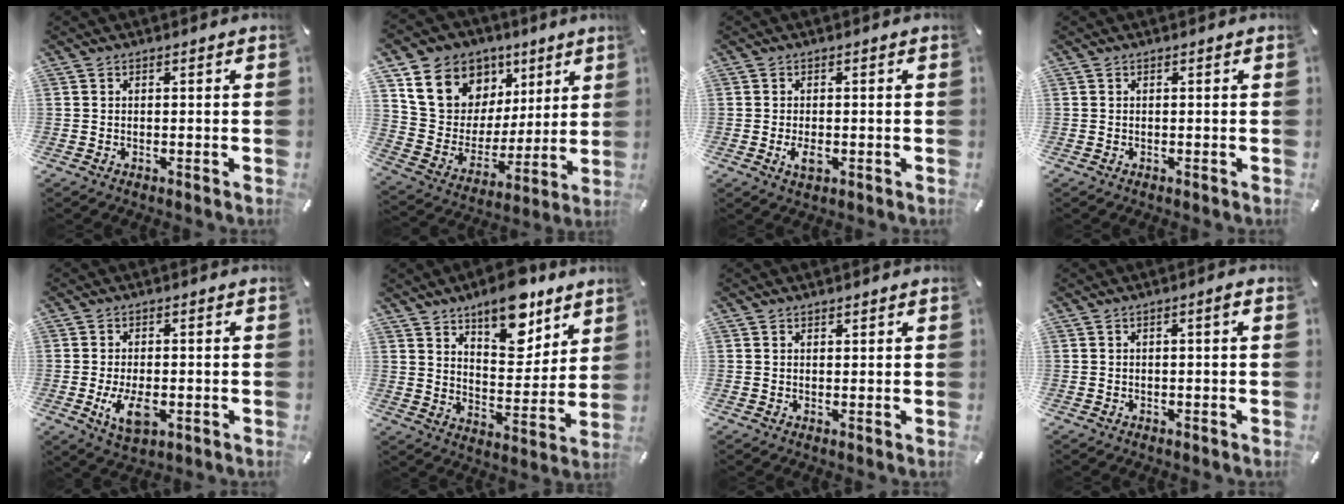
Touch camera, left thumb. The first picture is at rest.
{"total": 16.8, "force": [8.5, 13.4, 5.4], "torque": [-0.099, -0.045, 0.169]}
{"total": 2.6, "force": [-0.7, 1.5, 2.0], "torque": [-0.043, -0.001, -0.013]}
{"total": 0.0}
{"total": 7.0, "force": [-1.5, 3.9, 5.6], "torque": [-0.117, -0.011, -0.033]}
{"total": 13.4, "force": [10.2, 6.2, 6.1], "torque": [-0.082, -0.069, 0.182]}
{"total": 1.1, "force": [0.9, 0.7, 0.0], "torque": [0.008, -0.004, 0.016]}
{"total": 1.6, "force": [0.1, 0.2, 1.6], "torque": [-0.028, 0.000, 0.001]}